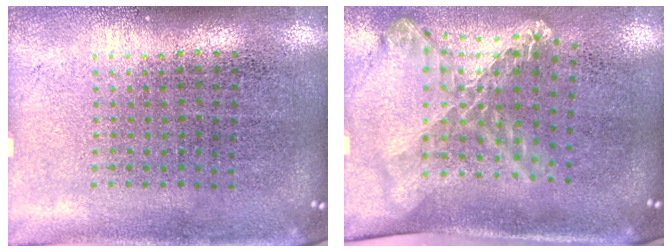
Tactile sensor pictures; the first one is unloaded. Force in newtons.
{"total": 1.8, "press": 1.3, "slide": 1.2}